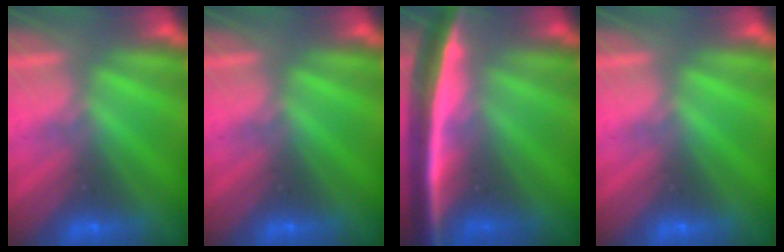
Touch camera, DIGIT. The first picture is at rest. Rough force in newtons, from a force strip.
{"total": 0.0}
{"total": 8.3}
{"total": 0.0}